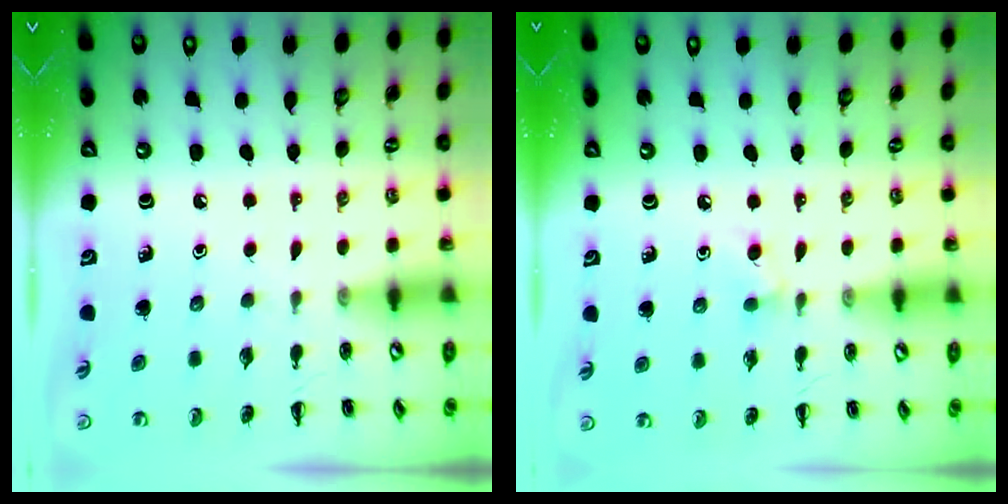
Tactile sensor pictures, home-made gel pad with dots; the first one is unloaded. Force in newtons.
{"total": 4.6, "press": 4.3, "slide": 1.6}